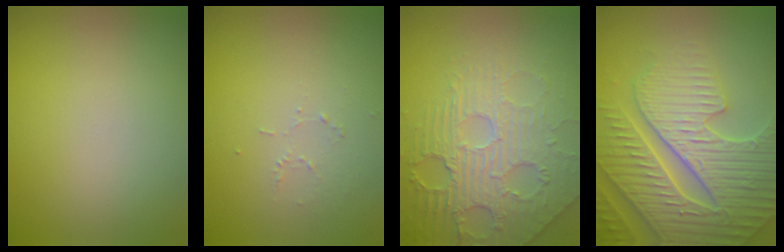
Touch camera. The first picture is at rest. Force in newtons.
{"total": 0.7, "press": 0.4, "slide": 0.6}
{"total": 4.3, "press": 4.0, "slide": 1.6}
{"total": 7.6, "press": 7.4, "slide": 1.8}